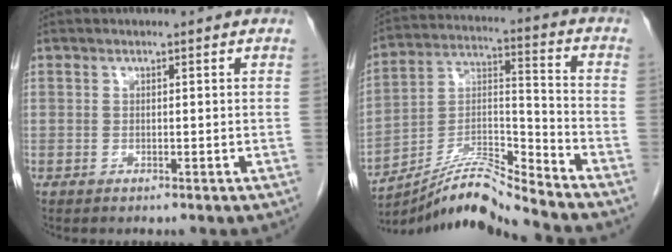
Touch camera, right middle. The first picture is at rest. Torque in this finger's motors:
{"motor_torque": [-0.10, -0.52, 0.04, 0.04]}